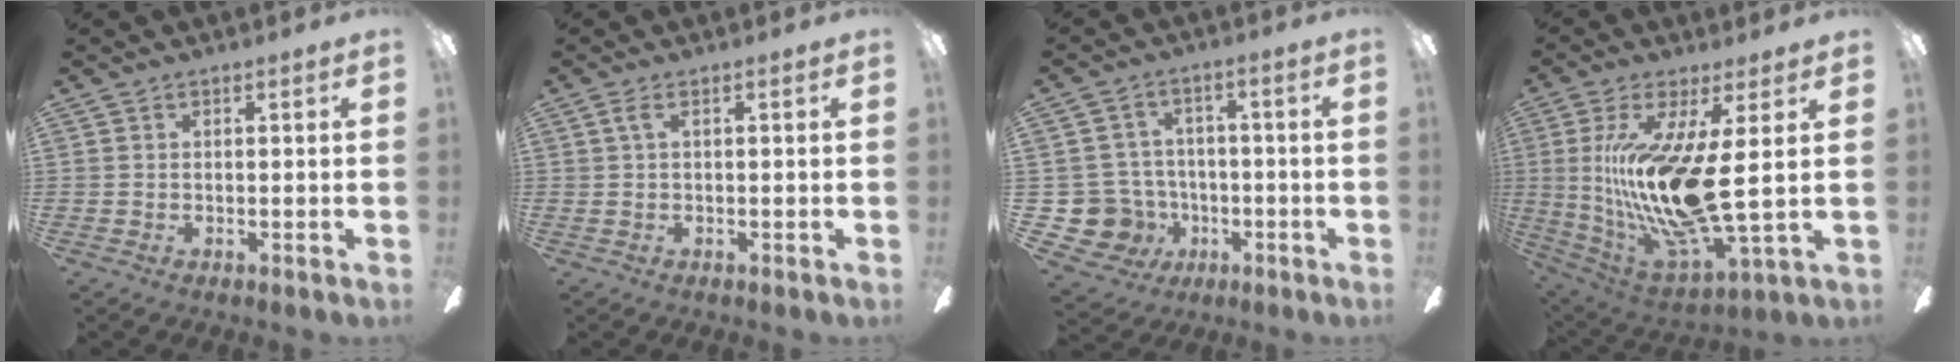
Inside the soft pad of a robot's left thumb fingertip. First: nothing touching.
{"total": 2.2, "force": [0.3, 0.6, 2.1], "torque": [-0.042, 0.006, 0.004]}
{"total": 10.6, "force": [-3.4, 9.6, 2.8], "torque": [-0.102, 0.025, -0.053]}
{"total": 18.8, "force": [2.6, 4.1, 18.1], "torque": [-0.373, -0.039, 0.041]}